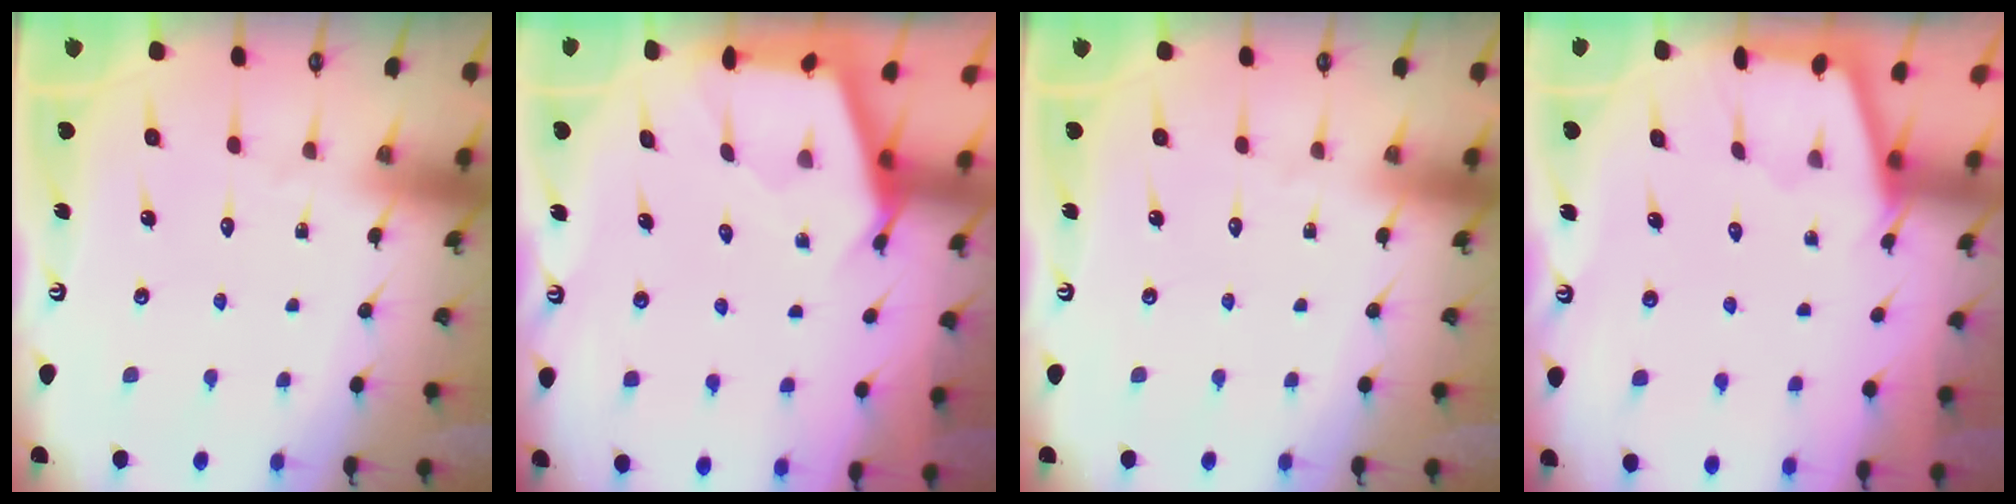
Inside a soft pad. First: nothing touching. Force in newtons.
{"total": 2.7, "press": 2.7, "slide": 0.3}
{"total": 0.0}
{"total": 2.2, "press": 2.2, "slide": 0.1}